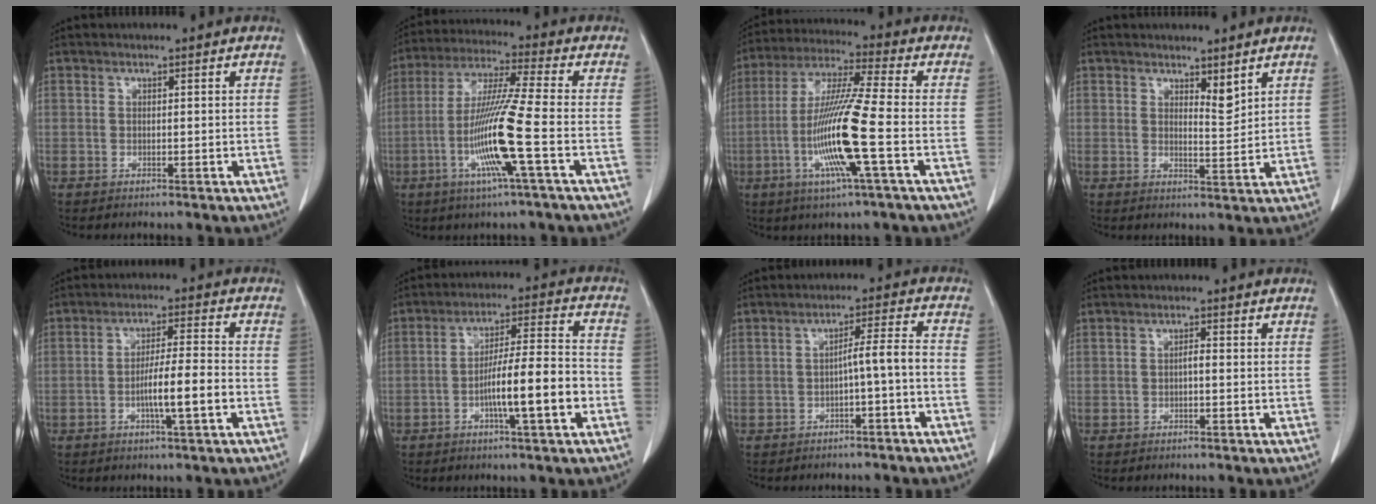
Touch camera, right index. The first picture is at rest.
{"total": 13.0, "force": [-3.7, -1.1, 12.4], "torque": [-0.248, -0.013, -0.079]}
{"total": 14.1, "force": [-3.7, -0.5, 13.6], "torque": [-0.277, -0.011, -0.078]}
{"total": 2.7, "force": [2.2, 0.6, 1.6], "torque": [-0.028, -0.015, 0.041]}
{"total": 7.1, "force": [-2.3, 0.2, 6.7], "torque": [-0.118, 0.003, -0.040]}
{"total": 11.0, "force": [-3.6, 0.7, 10.4], "torque": [-0.175, 0.010, -0.058]}
{"total": 4.4, "force": [-1.8, -0.2, 4.0], "torque": [-0.059, 0.016, -0.026]}
{"total": 1.1, "force": [-0.2, 0.3, 1.0], "torque": [-0.018, 0.003, -0.005]}